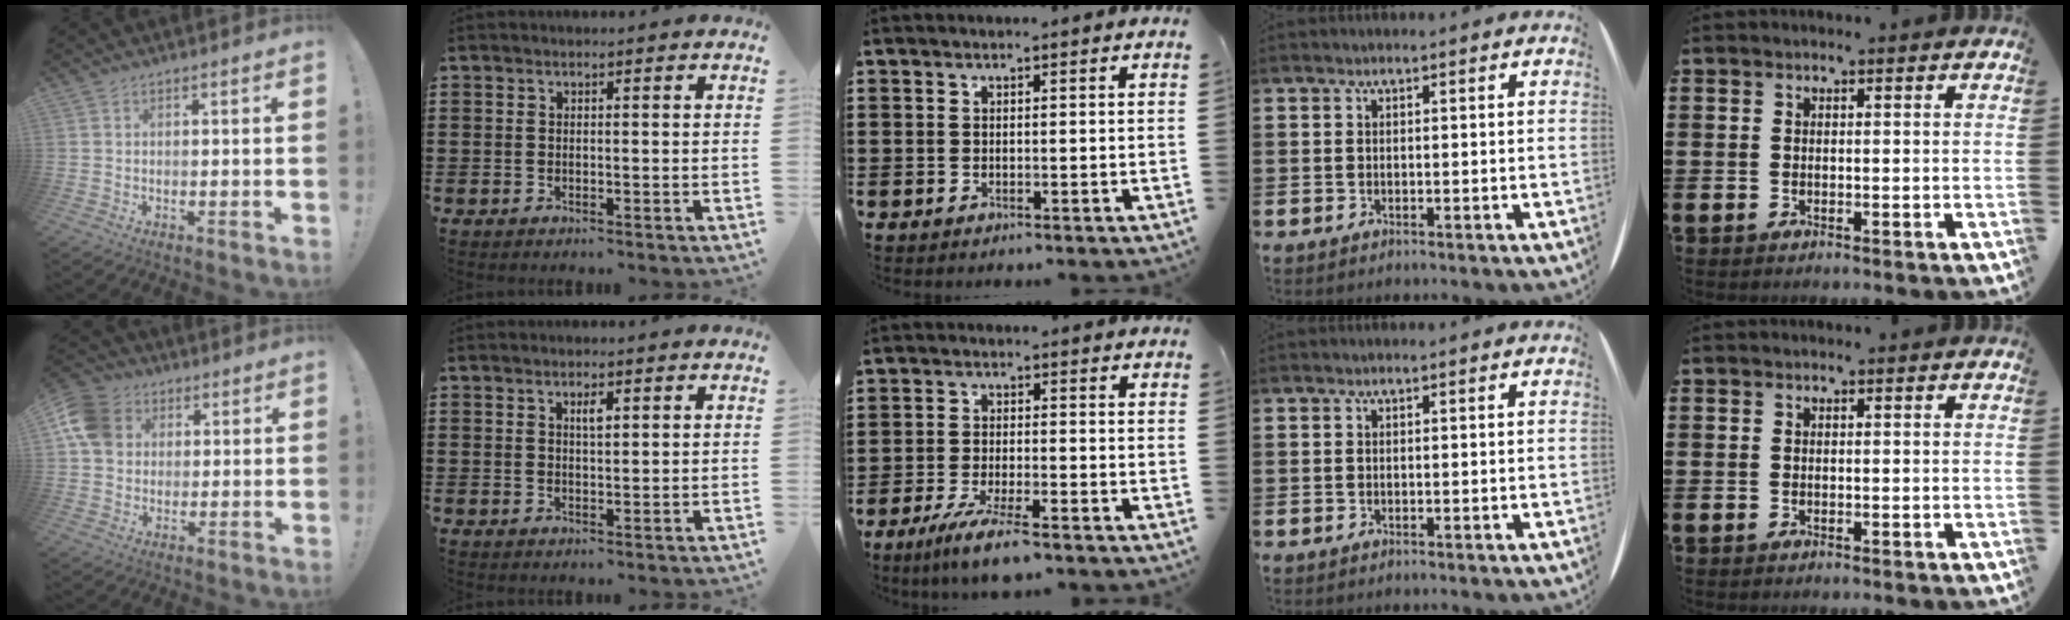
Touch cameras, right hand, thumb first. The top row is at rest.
{"thumb": {"total": 10.8, "force": [2.6, 9.2, 5.1], "torque": [-0.095, 0.002, 0.055]}, "index": {"total": 1.7, "force": [0.8, 0.5, 1.4], "torque": [-0.022, 0.000, 0.010]}, "middle": {"total": 5.5, "force": [-4.2, 0.4, 3.5], "torque": [-0.075, -0.016, -0.080]}}